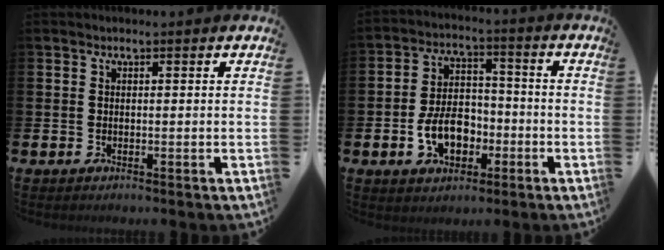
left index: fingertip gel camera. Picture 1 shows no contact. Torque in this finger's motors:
{"motor_torque": [1.46, 0.68, 0.85, 0.21]}